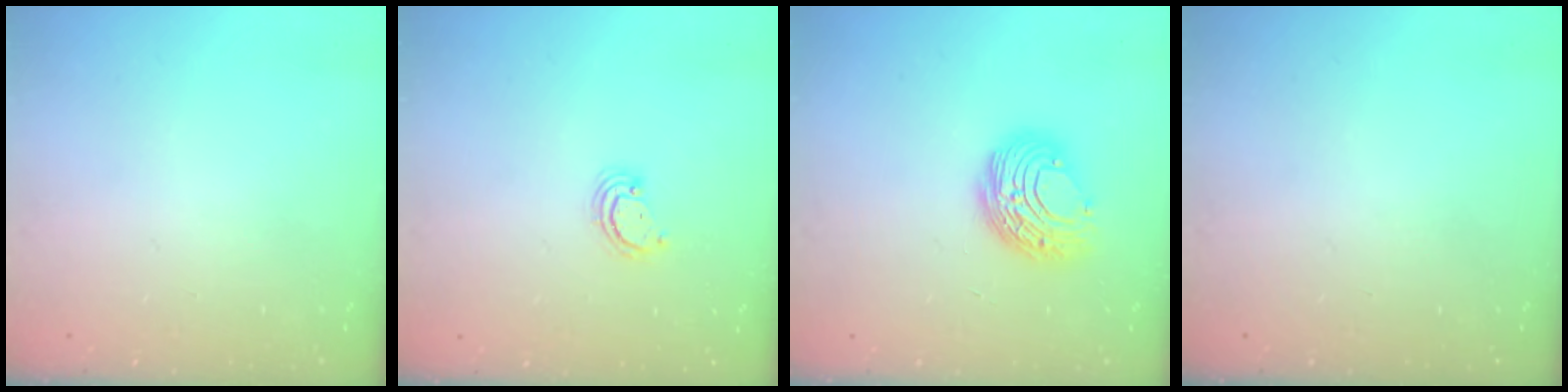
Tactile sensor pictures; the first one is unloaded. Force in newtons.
{"total": 2.9, "press": 2.8, "slide": 0.3}
{"total": 9.5, "press": 9.5, "slide": 0.5}
{"total": 0.0}